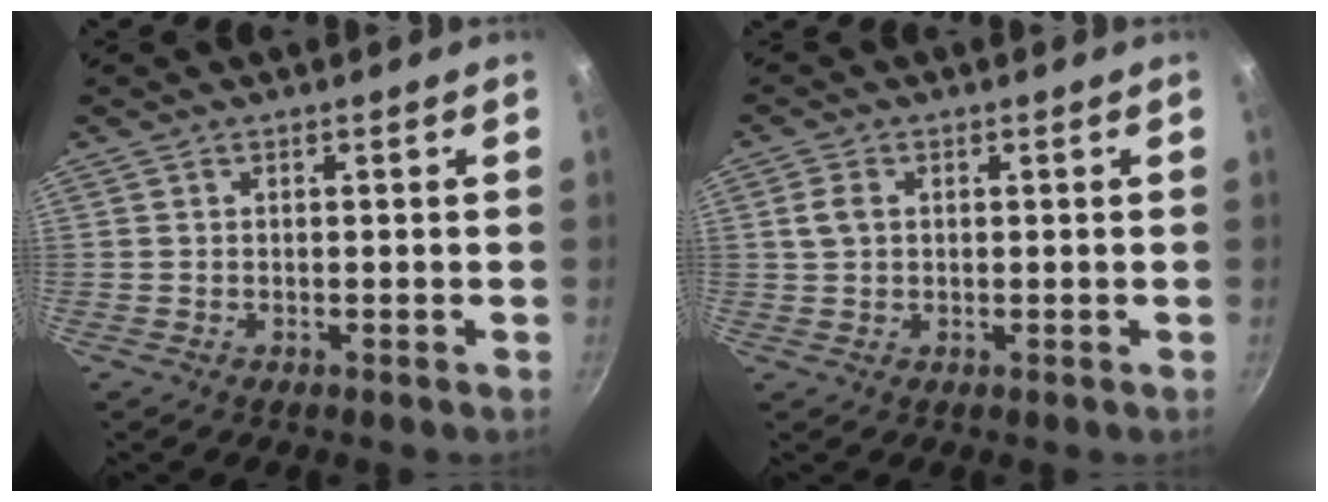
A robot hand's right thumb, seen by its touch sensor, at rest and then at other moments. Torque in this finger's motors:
{"motor_torque": [-0.61, 0.02, -0.11, 0.12, 0.11]}